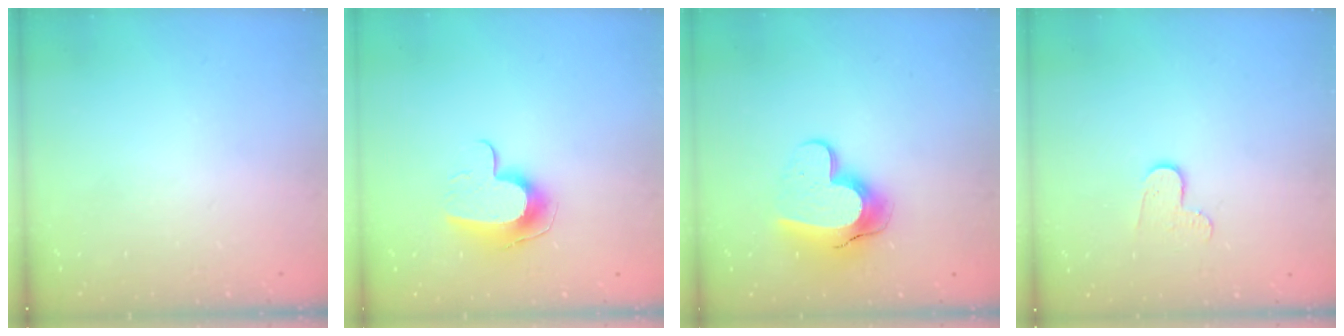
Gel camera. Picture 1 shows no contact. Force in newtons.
{"total": 10.3, "press": 10.3, "slide": 0.4}
{"total": 13.1, "press": 13.0, "slide": 1.2}
{"total": 6.2, "press": 6.1, "slide": 0.5}